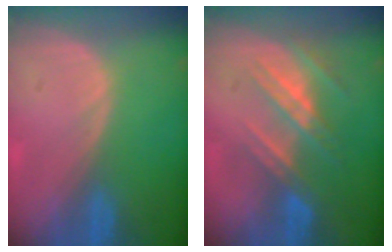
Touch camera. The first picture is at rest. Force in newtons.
{"total": 7.6, "press": 6.9, "slide": 3.3}